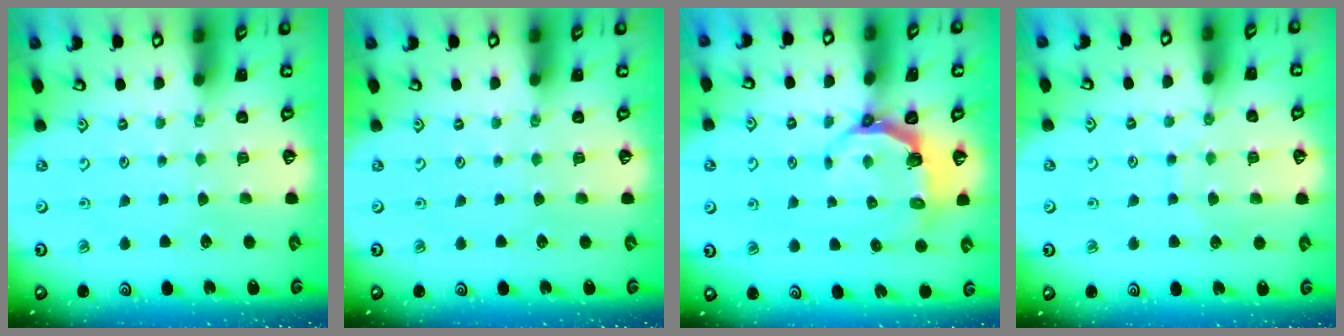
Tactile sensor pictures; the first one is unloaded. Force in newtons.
{"total": 0.0}
{"total": 5.4, "press": 4.1, "slide": 3.5}
{"total": 6.3, "press": 6.3, "slide": 0.5}